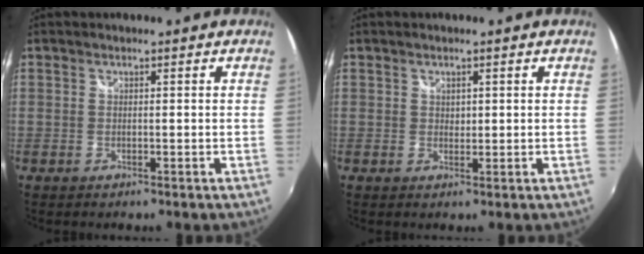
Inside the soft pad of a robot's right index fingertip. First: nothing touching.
{"total": 0.9, "force": [0.5, 0.8, 0.1], "torque": [0.002, 0.001, 0.008]}